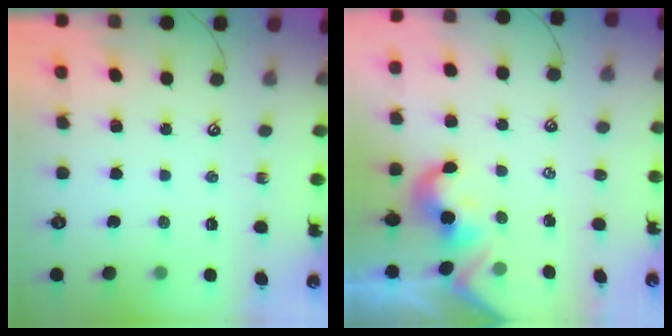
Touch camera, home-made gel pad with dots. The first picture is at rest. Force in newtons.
{"total": 2.0, "press": 1.9, "slide": 0.5}